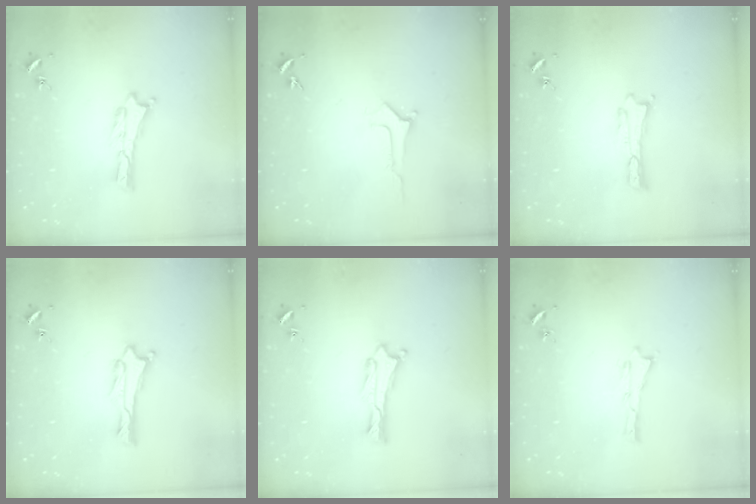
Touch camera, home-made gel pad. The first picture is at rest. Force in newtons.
{"total": 0.0}
{"total": 0.0}
{"total": 0.0}
{"total": 0.8, "press": 0.7, "slide": 0.2}
{"total": 0.0}